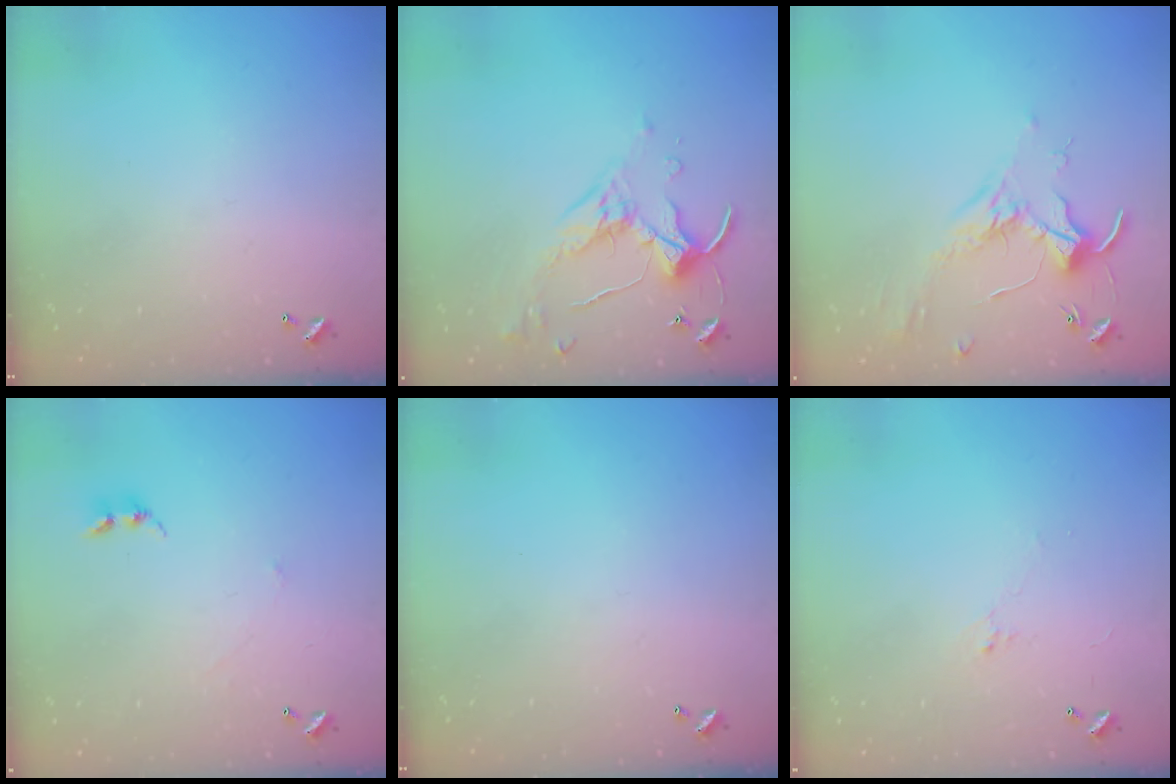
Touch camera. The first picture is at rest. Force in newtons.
{"total": 4.3, "press": 4.2, "slide": 0.8}
{"total": 1.7, "press": 1.7, "slide": 0.4}
{"total": 2.6, "press": 2.6, "slide": 0.3}
{"total": 0.0}
{"total": 0.6, "press": 0.3, "slide": 0.5}